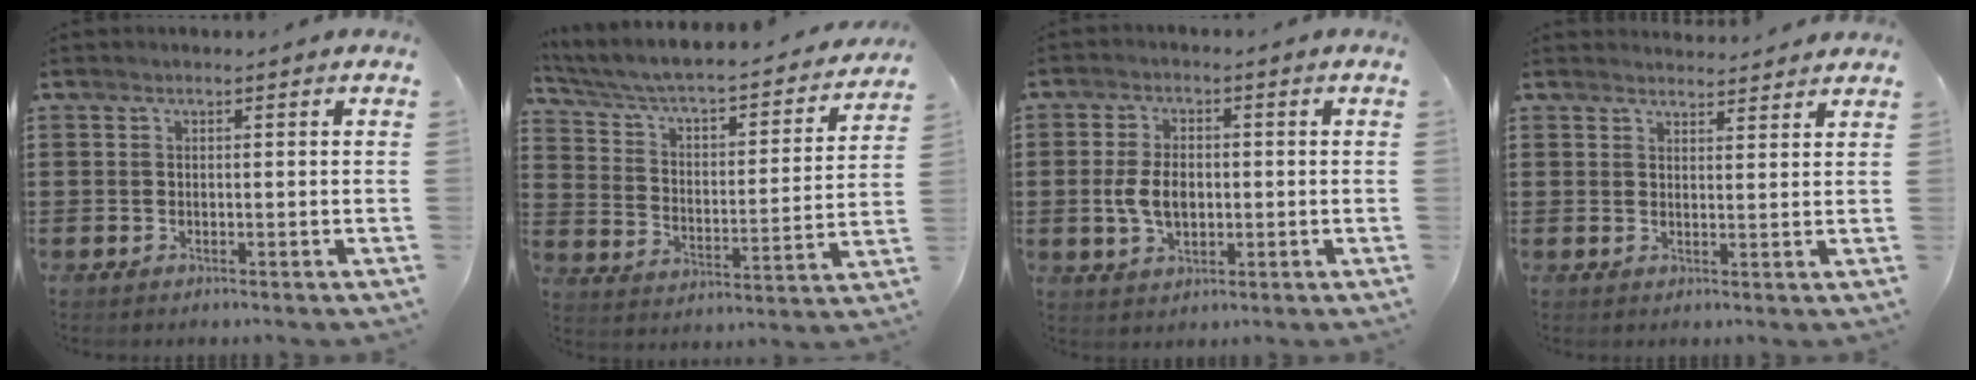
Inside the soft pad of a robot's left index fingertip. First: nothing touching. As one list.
[{"total": 4.0, "force": [3.2, 1.1, 2.2], "torque": [-0.061, -0.035, 0.043]}, {"total": 5.7, "force": [-0.3, 3.5, 4.6], "torque": [-0.094, 0.002, -0.012]}, {"total": 2.5, "force": [2.5, 0.1, 0.0], "torque": [0.001, -0.011, 0.047]}]